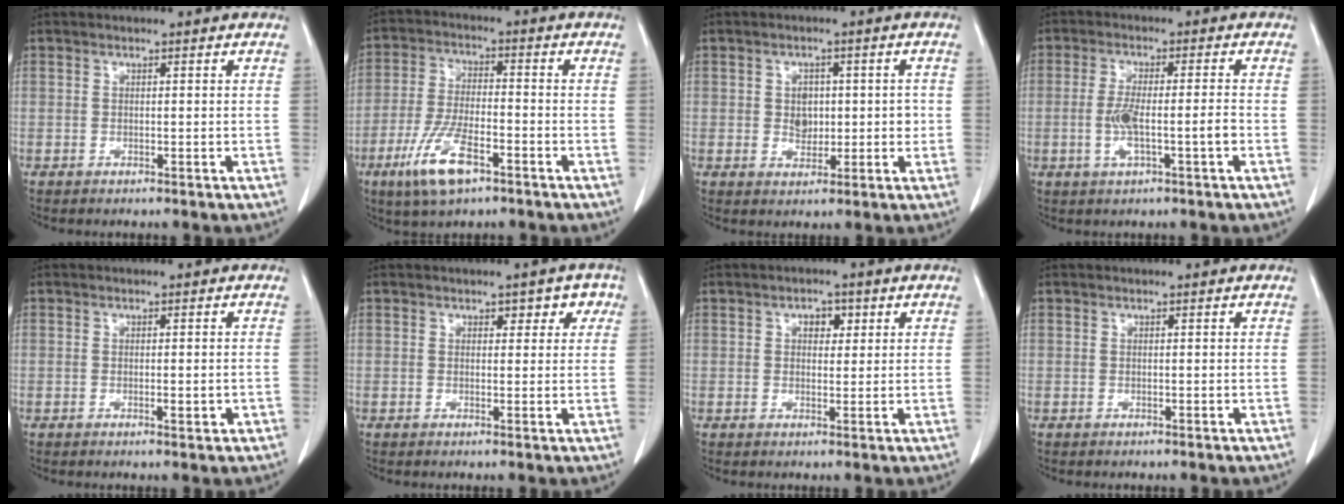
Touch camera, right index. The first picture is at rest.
{"total": 9.8, "force": [-5.4, 2.7, 7.7], "torque": [-0.161, -0.014, -0.098]}
{"total": 4.4, "force": [0.1, 3.3, 2.9], "torque": [-0.035, 0.010, 0.010]}
{"total": 6.2, "force": [-1.6, 0.5, 6.0], "torque": [-0.119, 0.002, -0.027]}
{"total": 1.9, "force": [-0.6, 0.5, 1.7], "torque": [-0.025, -0.002, -0.006]}
{"total": 3.0, "force": [1.4, 2.0, 1.7], "torque": [-0.002, 0.010, 0.013]}
{"total": 2.7, "force": [1.1, 1.7, 1.8], "torque": [-0.024, 0.007, 0.014]}
{"total": 0.0}